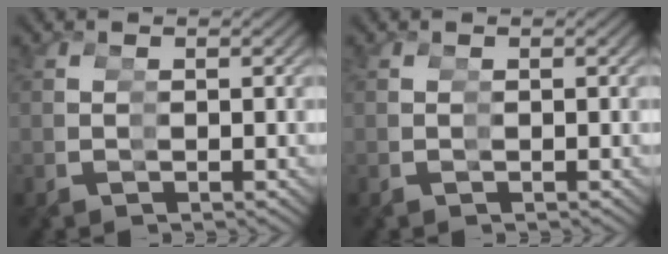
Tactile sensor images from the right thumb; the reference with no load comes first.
{"total": 0.0}